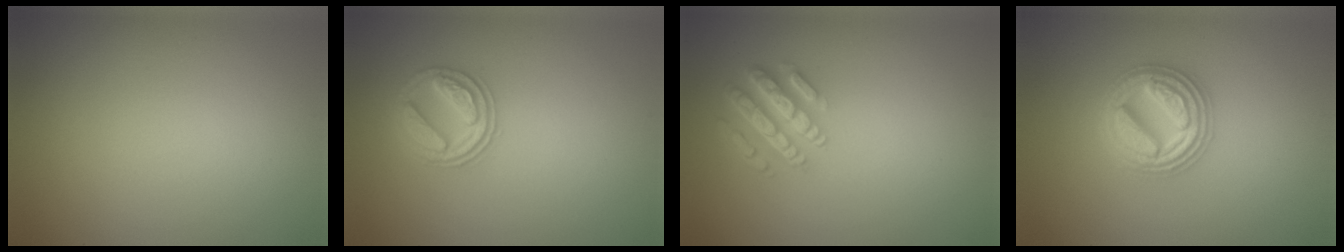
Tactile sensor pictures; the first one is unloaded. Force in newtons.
{"total": 2.7, "press": 2.6, "slide": 0.3}
{"total": 4.2, "press": 3.4, "slide": 2.5}
{"total": 4.9, "press": 4.8, "slide": 0.8}